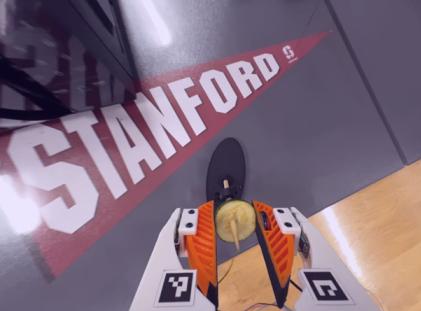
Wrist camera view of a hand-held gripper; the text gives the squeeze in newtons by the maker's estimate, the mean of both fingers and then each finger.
{"total": 4.5, "left": 4.0, "right": 4.9}